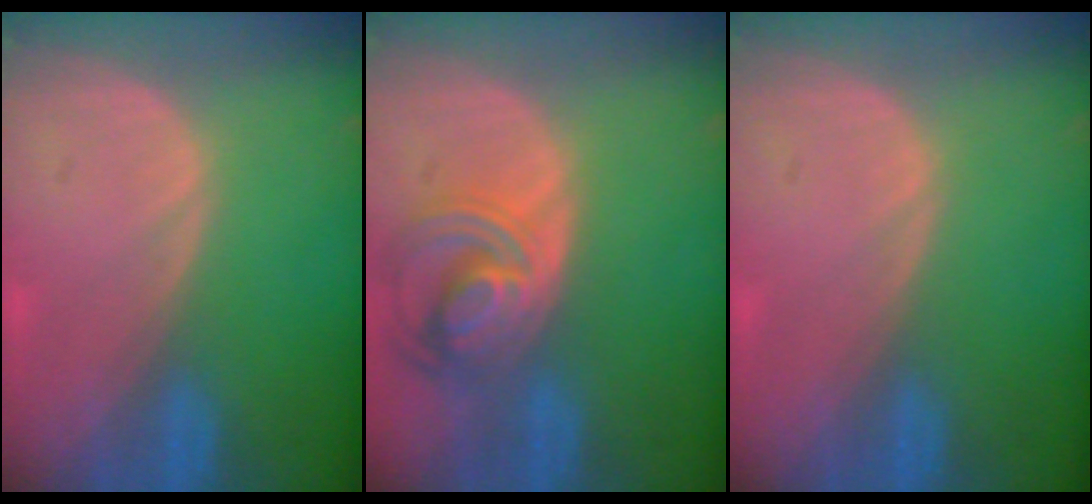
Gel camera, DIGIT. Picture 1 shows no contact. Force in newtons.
{"total": 8.2, "press": 7.2, "slide": 4.1}
{"total": 0.0}